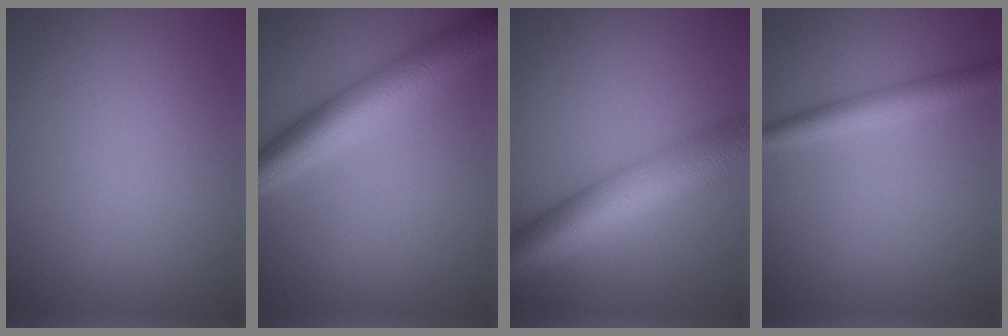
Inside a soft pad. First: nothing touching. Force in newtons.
{"total": 6.5, "press": 6.5, "slide": 0.2}
{"total": 9.5, "press": 9.5, "slide": 0.2}
{"total": 2.9, "press": 2.9, "slide": 0.0}